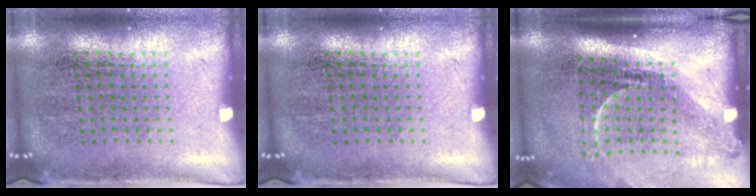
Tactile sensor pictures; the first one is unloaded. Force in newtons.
{"total": 0.0}
{"total": 2.2, "press": 1.5, "slide": 1.6}